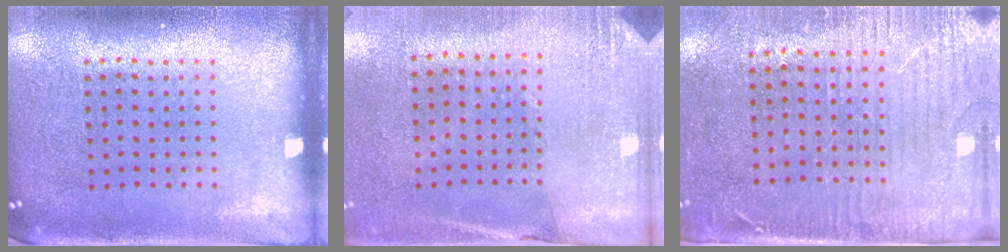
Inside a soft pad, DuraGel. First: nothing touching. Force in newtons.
{"total": 2.6, "press": 2.3, "slide": 1.1}
{"total": 3.1, "press": 2.6, "slide": 1.6}